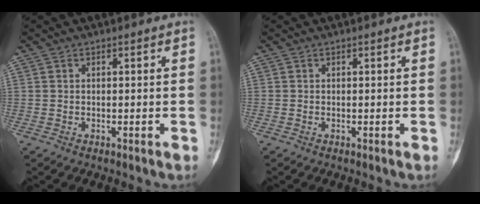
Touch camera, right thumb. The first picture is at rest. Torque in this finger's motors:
{"motor_torque": [0.04, -0.04, 0.00, 0.00, 0.00]}